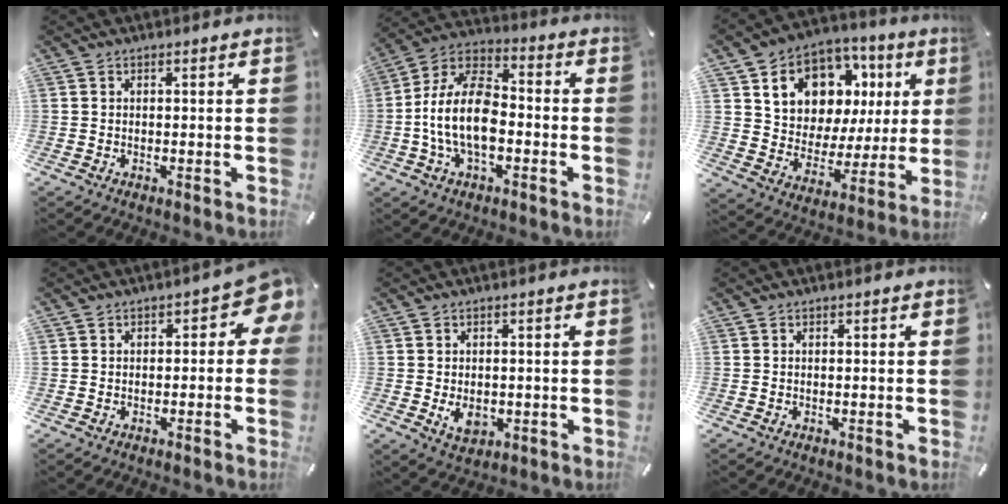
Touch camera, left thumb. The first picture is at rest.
{"total": 14.7, "force": [-3.5, 8.8, 11.2], "torque": [-0.243, 0.015, -0.066]}
{"total": 13.6, "force": [7.0, 10.3, 5.4], "torque": [-0.100, -0.044, 0.130]}
{"total": 5.7, "force": [1.6, 3.2, 4.5], "torque": [-0.047, -0.009, 0.021]}
{"total": 4.3, "force": [-0.7, 3.3, 2.8], "torque": [-0.044, -0.006, -0.015]}
{"total": 0.0}